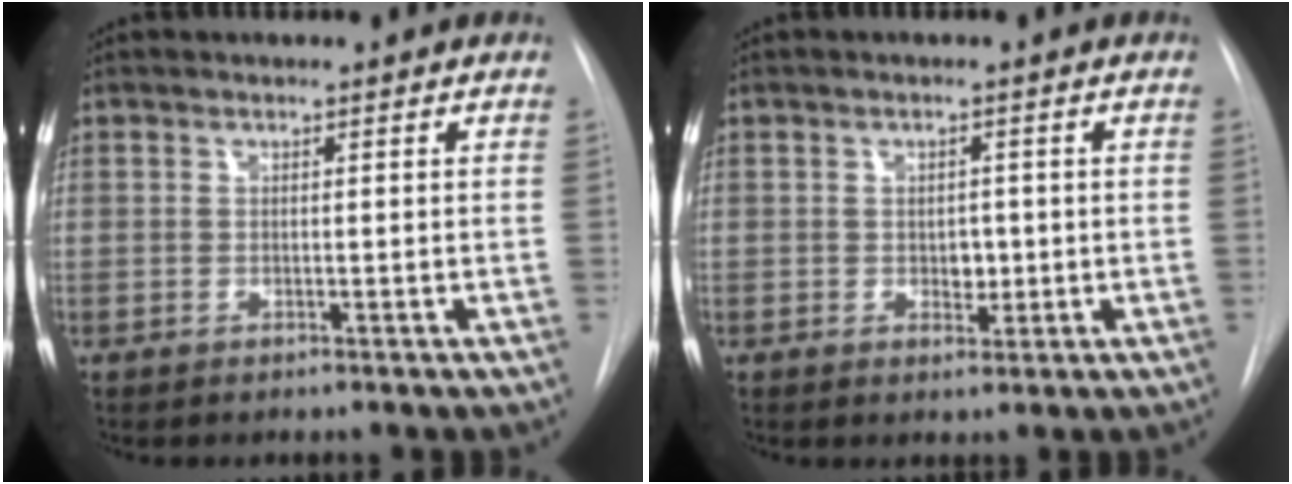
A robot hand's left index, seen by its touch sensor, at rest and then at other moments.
{"total": 2.2, "force": [-0.1, 1.6, 1.6], "torque": [-0.018, 0.000, 0.002]}